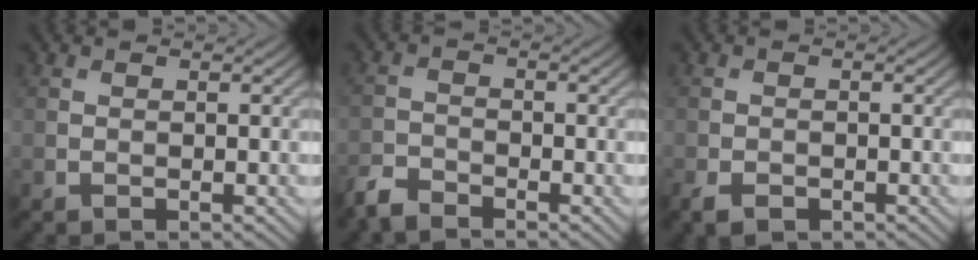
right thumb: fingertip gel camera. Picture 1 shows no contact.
{"total": 3.1, "force": [-2.9, 0.9, 0.9], "torque": [-0.022, -0.007, -0.069]}
{"total": 2.4, "force": [-1.6, 1.4, 1.2], "torque": [-0.027, -0.009, -0.032]}